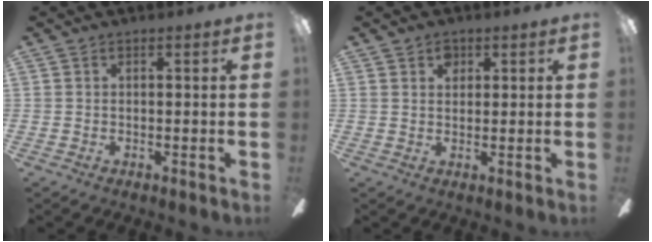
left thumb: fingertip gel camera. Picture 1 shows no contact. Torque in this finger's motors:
{"motor_torque": [0.18, -0.14, -0.21, 0.12, -0.02]}